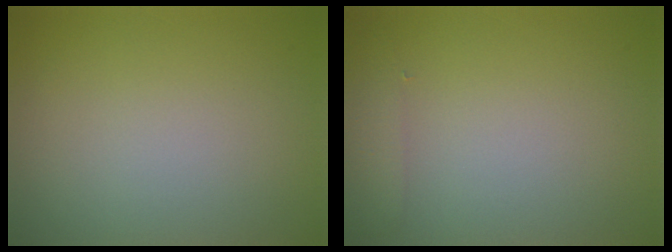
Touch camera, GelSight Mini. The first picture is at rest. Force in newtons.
{"total": 1.3, "press": 1.3, "slide": 0.1}